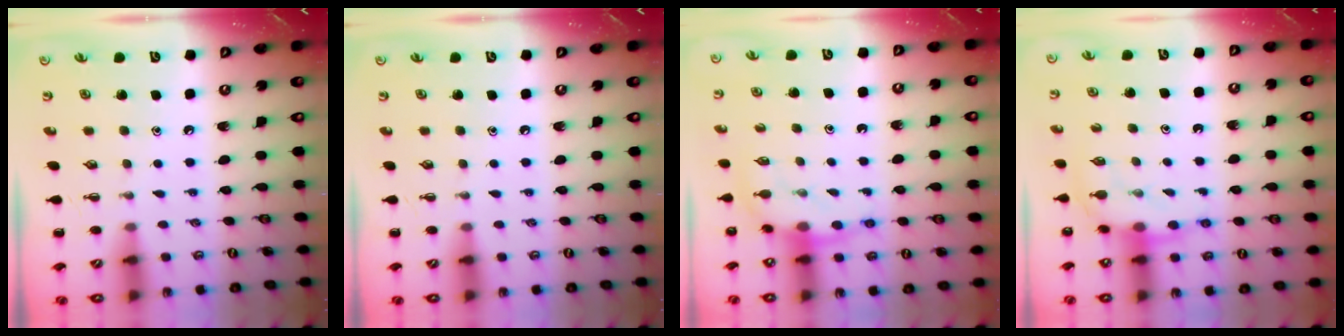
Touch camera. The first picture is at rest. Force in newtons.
{"total": 0.0}
{"total": 8.1, "press": 8.0, "slide": 1.2}
{"total": 7.5, "press": 7.5, "slide": 0.7}